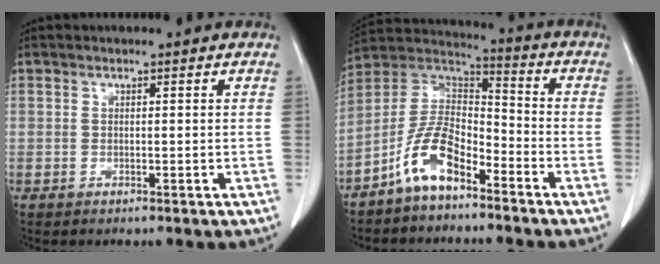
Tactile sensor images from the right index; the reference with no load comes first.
{"total": 10.1, "force": [-6.3, 3.8, 6.9], "torque": [-0.150, 0.020, -0.124]}